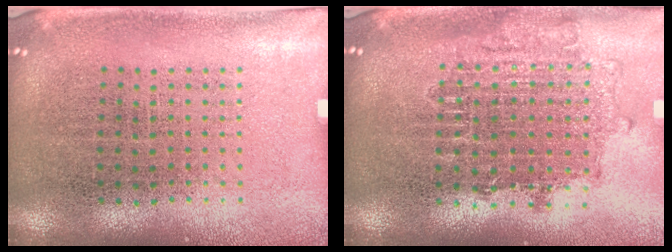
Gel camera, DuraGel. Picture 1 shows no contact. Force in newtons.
{"total": 1.6, "press": 1.3, "slide": 0.9}